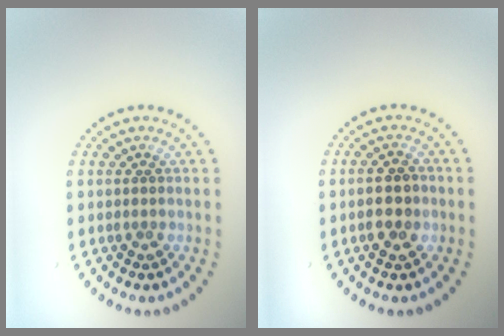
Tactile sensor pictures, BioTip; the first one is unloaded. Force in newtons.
{"total": 2.5, "press": 2.5, "slide": 0.2}